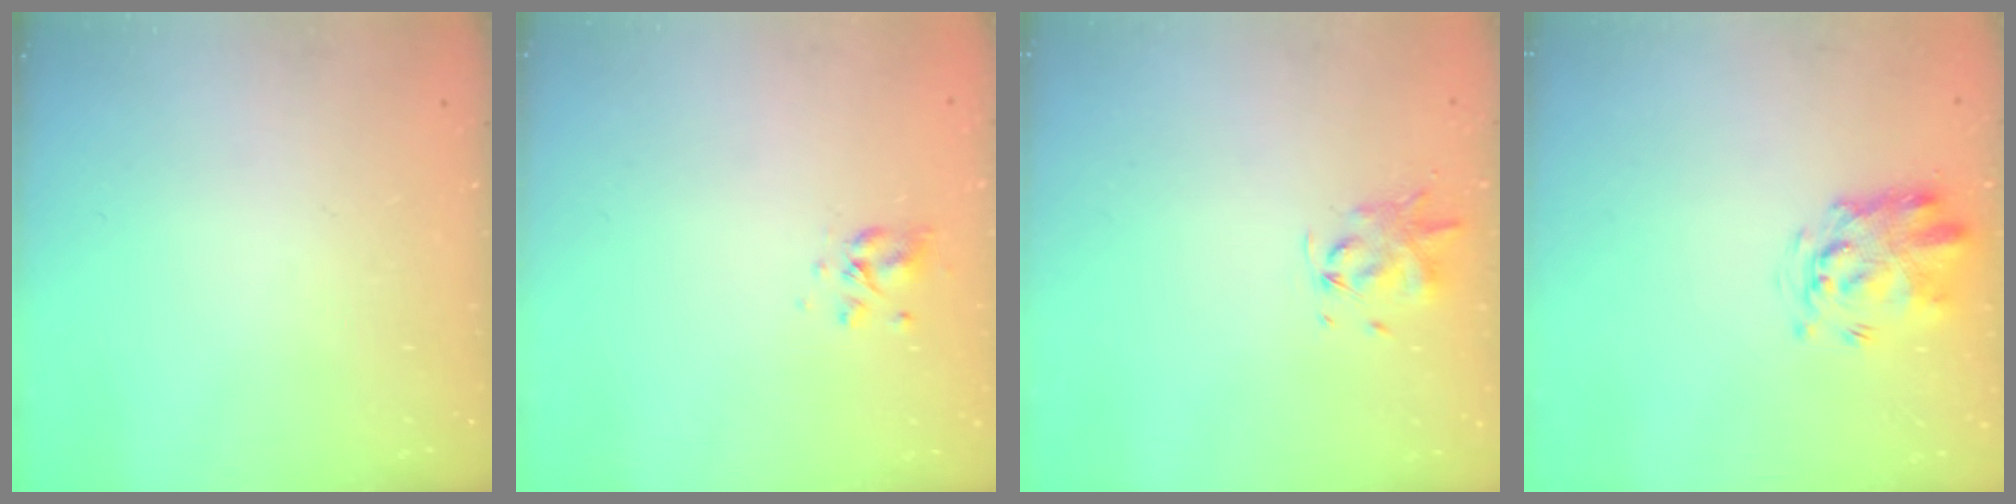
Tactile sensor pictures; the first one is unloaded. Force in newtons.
{"total": 3.8, "press": 3.5, "slide": 1.4}
{"total": 3.5, "press": 3.5, "slide": 0.5}
{"total": 3.3, "press": 3.2, "slide": 0.8}